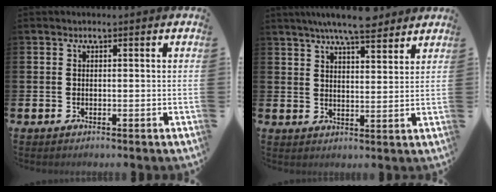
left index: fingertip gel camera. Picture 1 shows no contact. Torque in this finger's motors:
{"motor_torque": [0.37, -0.57, 1.05, 0.21]}